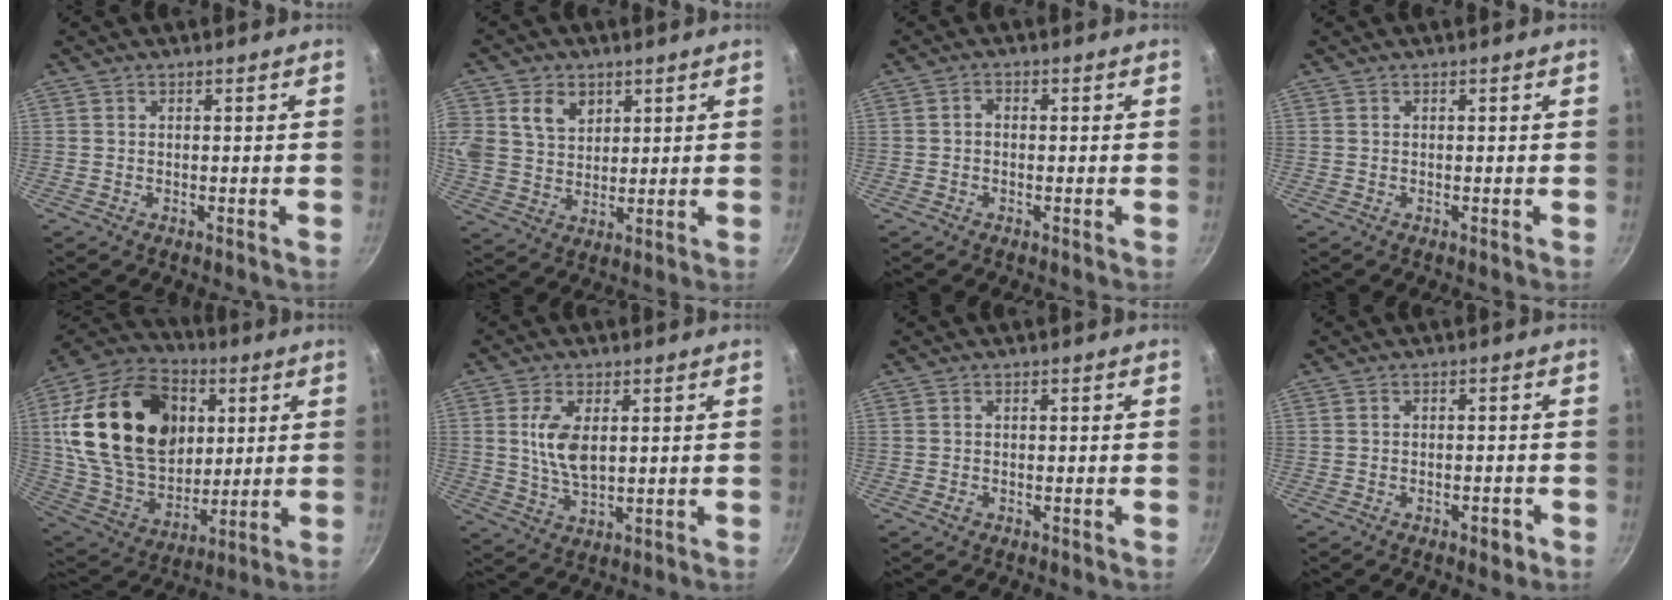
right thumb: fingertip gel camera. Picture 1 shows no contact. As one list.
[{"total": 13.4, "force": [4.9, 10.5, 6.7], "torque": [-0.144, 0.006, 0.097]}, {"total": 1.5, "force": [-0.3, 1.1, 0.9], "torque": [-0.016, 0.010, -0.007]}, {"total": 0.0}, {"total": 30.0, "force": [6.7, 20.8, 20.5], "torque": [-0.338, -0.008, 0.122]}, {"total": 7.8, "force": [1.6, 4.0, 6.6], "torque": [-0.123, -0.011, 0.033]}, {"total": 0.8, "force": [-0.4, 0.5, 0.4], "torque": [-0.009, 0.002, -0.008]}, {"total": 8.8, "force": [-4.6, 5.1, 5.5], "torque": [-0.055, 0.033, -0.064]}]